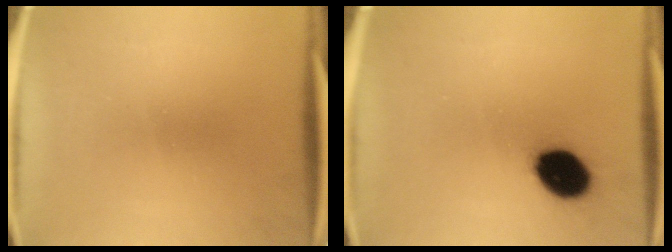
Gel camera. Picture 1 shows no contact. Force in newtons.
{"total": 10.9}